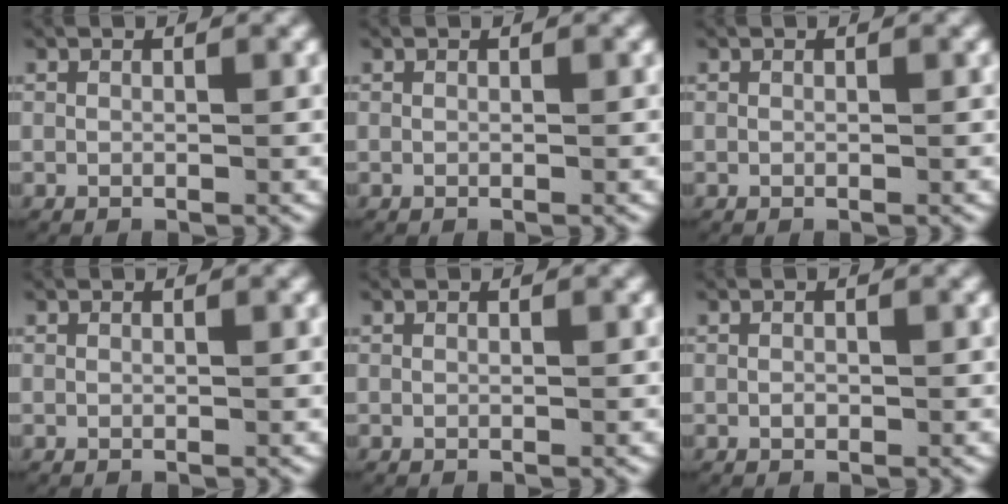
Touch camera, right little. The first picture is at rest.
{"total": 0.0}
{"total": 0.0}
{"total": 0.0}
{"total": 0.0}
{"total": 0.5, "force": [-0.2, 0.4, 0.3], "torque": [-0.010, -0.003, -0.002]}